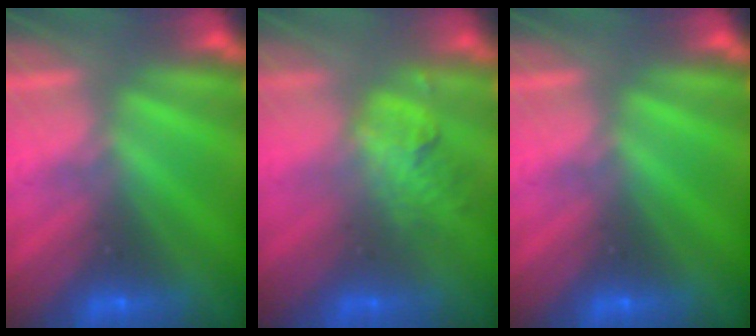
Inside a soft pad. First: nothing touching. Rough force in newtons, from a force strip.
{"total": 1.4}
{"total": 0.0}